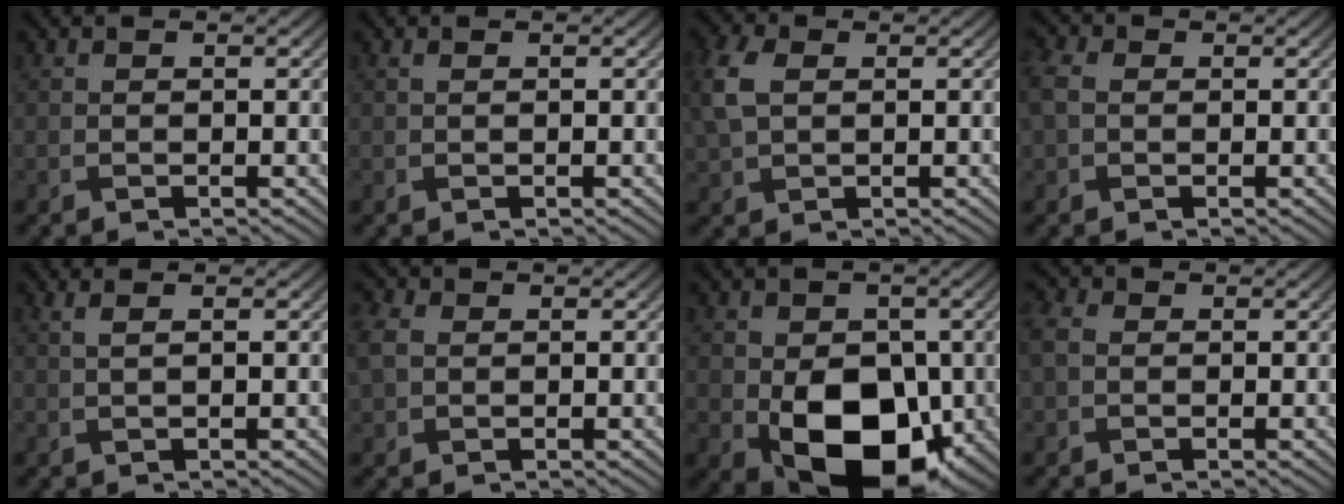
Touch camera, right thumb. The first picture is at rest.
{"total": 0.0}
{"total": 5.2, "force": [1.2, 3.5, 3.7], "torque": [-0.110, 0.010, 0.020]}
{"total": 4.3, "force": [0.3, 3.4, 2.6], "torque": [-0.090, 0.008, 0.002]}
{"total": 1.6, "force": [0.6, 0.3, 1.4], "torque": [-0.027, 0.006, 0.010]}
{"total": 3.8, "force": [0.6, 3.0, 2.4], "torque": [-0.083, 0.007, 0.010]}
{"total": 12.5, "force": [-2.9, 8.5, 8.8], "torque": [-0.136, -0.027, -0.046]}
{"total": 3.4, "force": [0.2, 2.8, 1.9], "torque": [-0.067, 0.009, 0.000]}